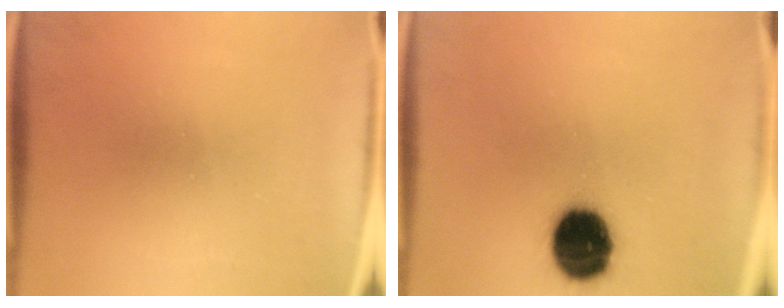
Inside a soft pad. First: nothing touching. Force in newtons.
{"total": 15.4}